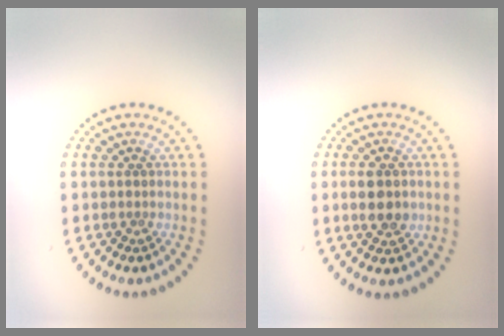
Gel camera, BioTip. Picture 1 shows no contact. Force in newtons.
{"total": 2.8, "press": 2.8, "slide": 0.3}